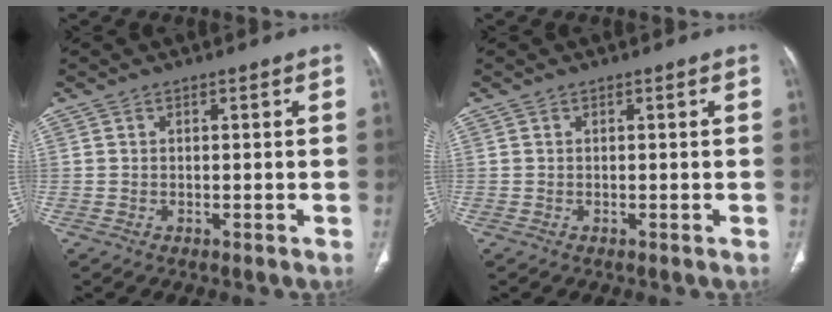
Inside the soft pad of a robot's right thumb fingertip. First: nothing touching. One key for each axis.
{"total": 0.0}